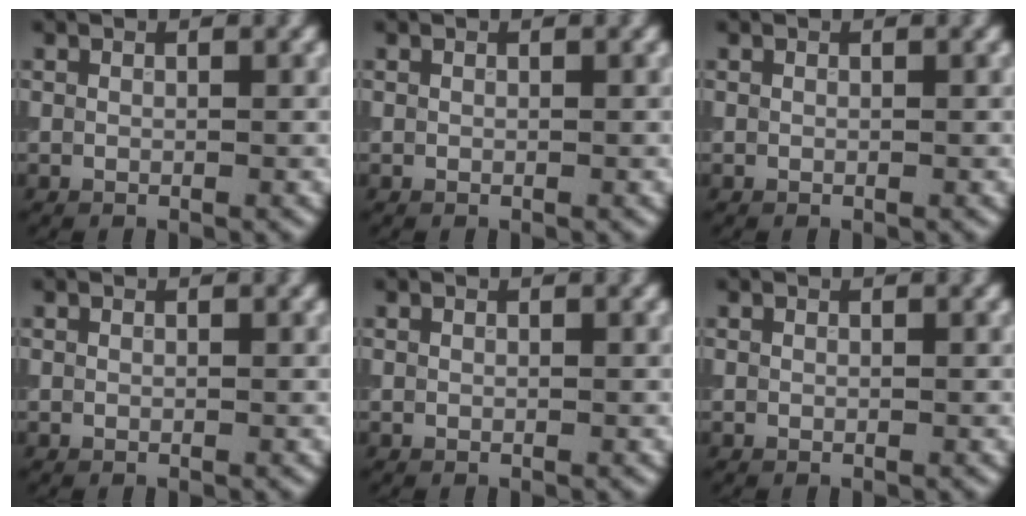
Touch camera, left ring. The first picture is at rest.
{"total": 0.0}
{"total": 0.0}
{"total": 0.0}
{"total": 0.0}
{"total": 0.0}